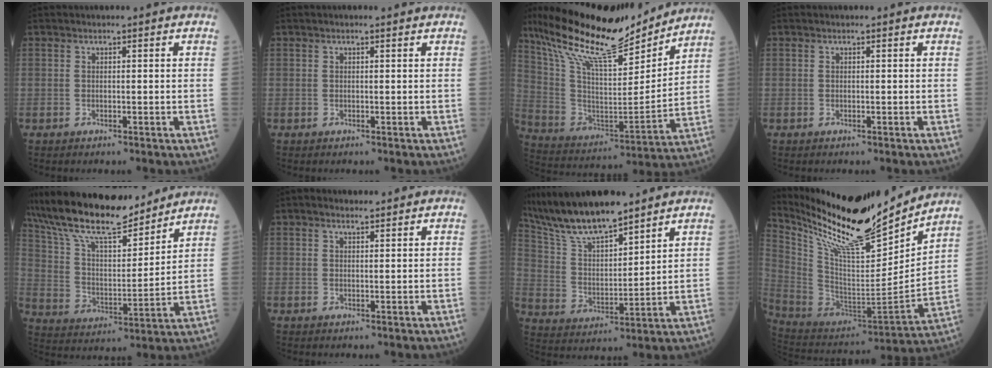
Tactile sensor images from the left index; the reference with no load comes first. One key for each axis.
{"total": 1.0, "fx": 0.8, "fy": 0.3, "fz": 0.6, "tx": -0.016, "ty": 0.009, "tz": 0.012}
{"total": 22.7, "fx": 19.1, "fy": 3.7, "fz": 11.6, "tx": -0.221, "ty": -0.005, "tz": 0.331}
{"total": 0.0}
{"total": 17.9, "fx": 15.5, "fy": 3.5, "fz": 8.2, "tx": -0.161, "ty": 0.014, "tz": 0.282}
{"total": 2.2, "fx": 1.8, "fy": 0.9, "fz": 1.0, "tx": -0.025, "ty": 0.010, "tz": 0.030}
{"total": 14.5, "fx": 12.5, "fy": 2.7, "fz": 6.8, "tx": -0.141, "ty": 0.007, "tz": 0.240}
{"total": 24.3, "fx": 21.7, "fy": 2.5, "fz": 10.8, "tx": -0.205, "ty": -0.045, "tz": 0.366}